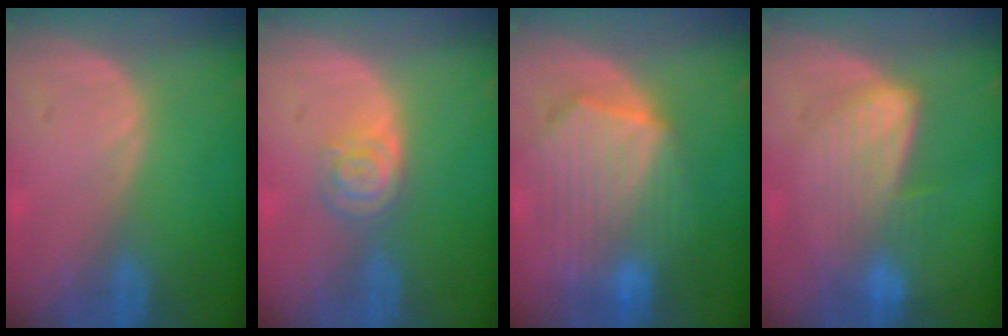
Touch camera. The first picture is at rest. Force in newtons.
{"total": 4.4, "press": 3.9, "slide": 2.0}
{"total": 10.4, "press": 9.1, "slide": 5.1}
{"total": 6.5, "press": 6.5, "slide": 1.0}